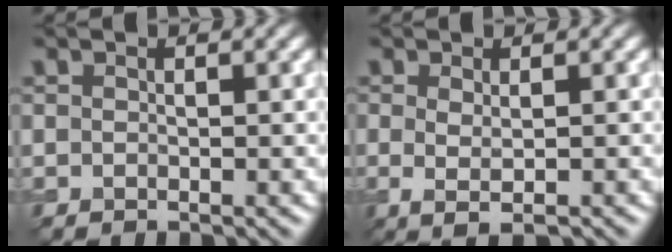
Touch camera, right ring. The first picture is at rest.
{"total": 1.8, "force": [-0.1, 0.4, 1.7], "torque": [-0.031, -0.006, 0.001]}